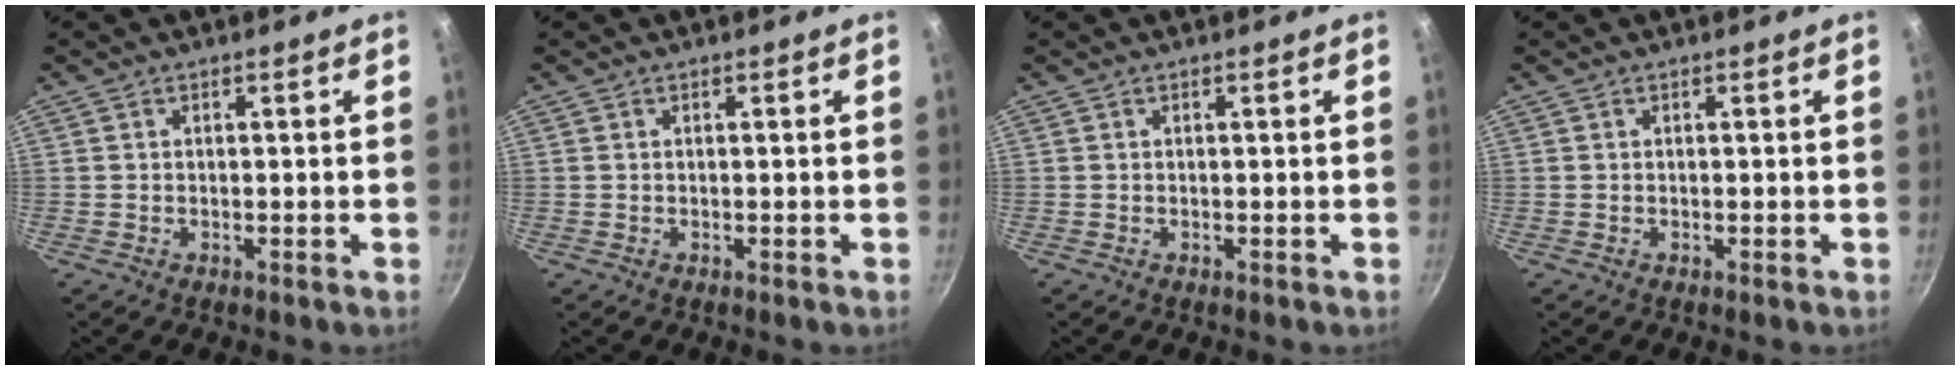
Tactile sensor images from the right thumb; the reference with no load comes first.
{"total": 0.0}
{"total": 0.0}
{"total": 0.0}